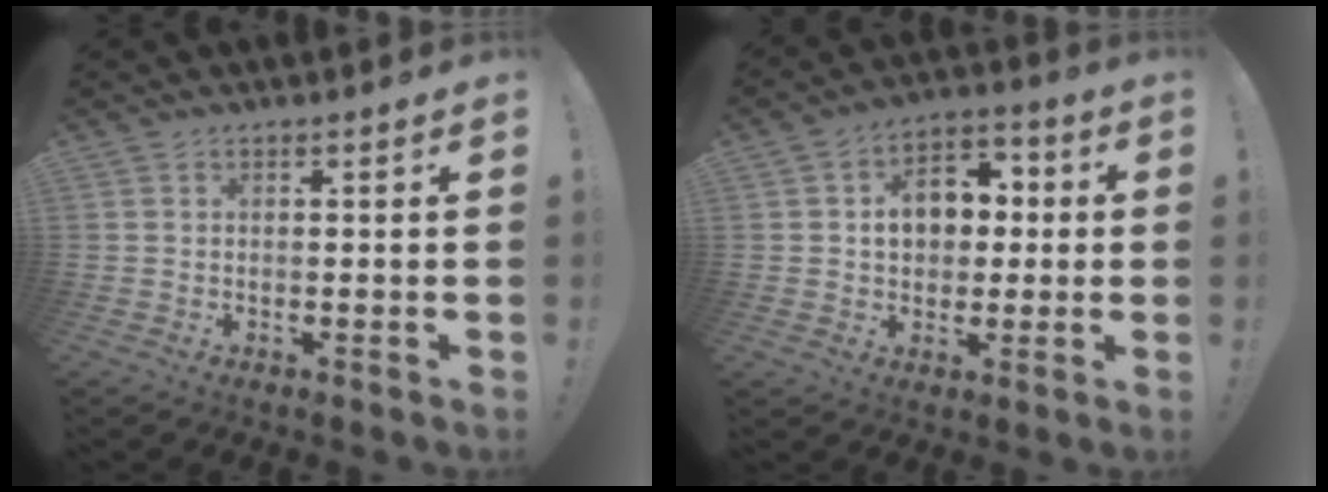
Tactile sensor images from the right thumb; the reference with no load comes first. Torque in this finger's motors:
{"motor_torque": [0.13, 0.12, 0.02, 0.01, 0.02]}